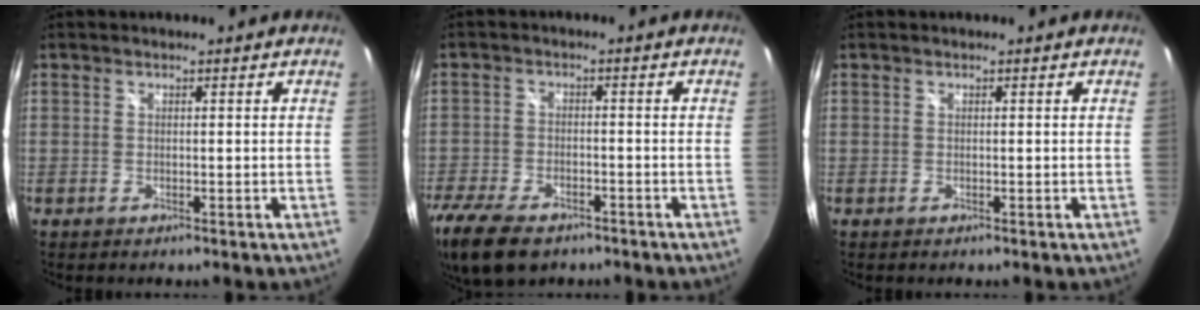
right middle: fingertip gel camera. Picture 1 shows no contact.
{"total": 13.8, "force": [-9.6, 6.7, 7.4], "torque": [-0.197, -0.037, -0.168]}
{"total": 0.0}